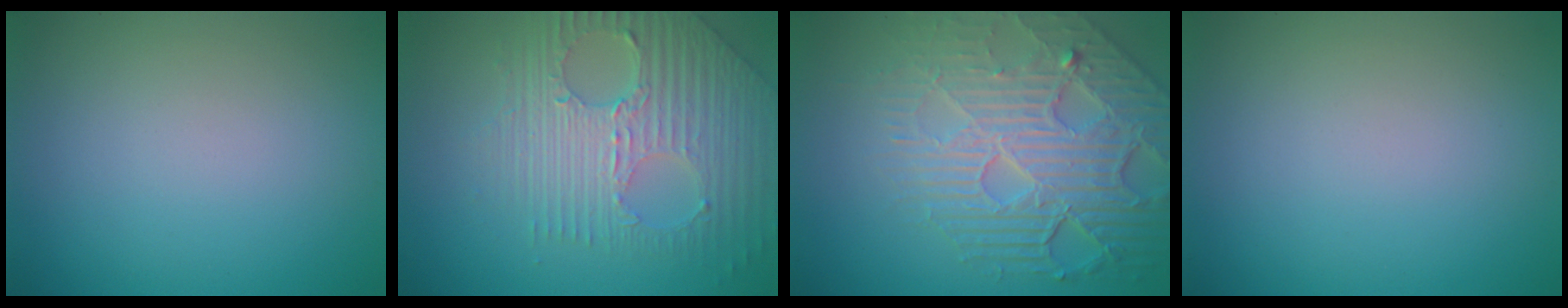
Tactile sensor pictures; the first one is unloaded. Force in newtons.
{"total": 8.0, "press": 5.3, "slide": 6.0}
{"total": 7.5, "press": 5.7, "slide": 4.9}
{"total": 0.0}